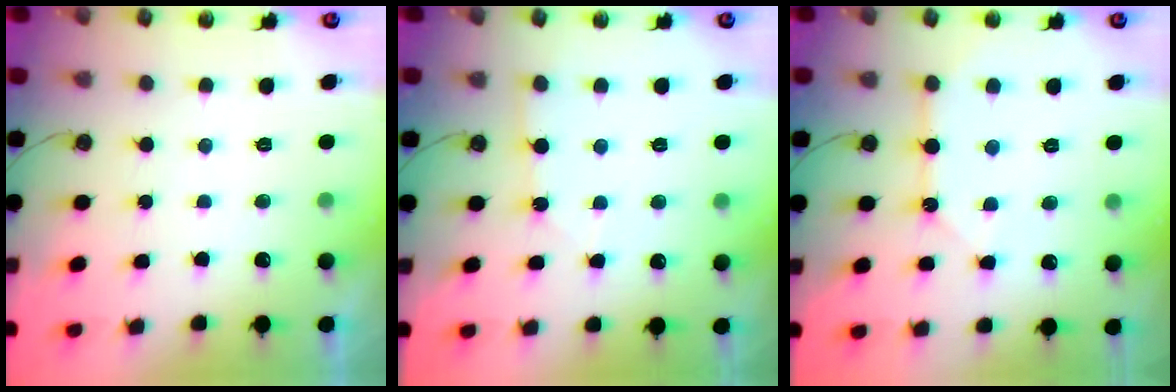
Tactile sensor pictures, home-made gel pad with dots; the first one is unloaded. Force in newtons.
{"total": 3.2, "press": 3.2, "slide": 0.4}
{"total": 9.9, "press": 9.9, "slide": 0.9}